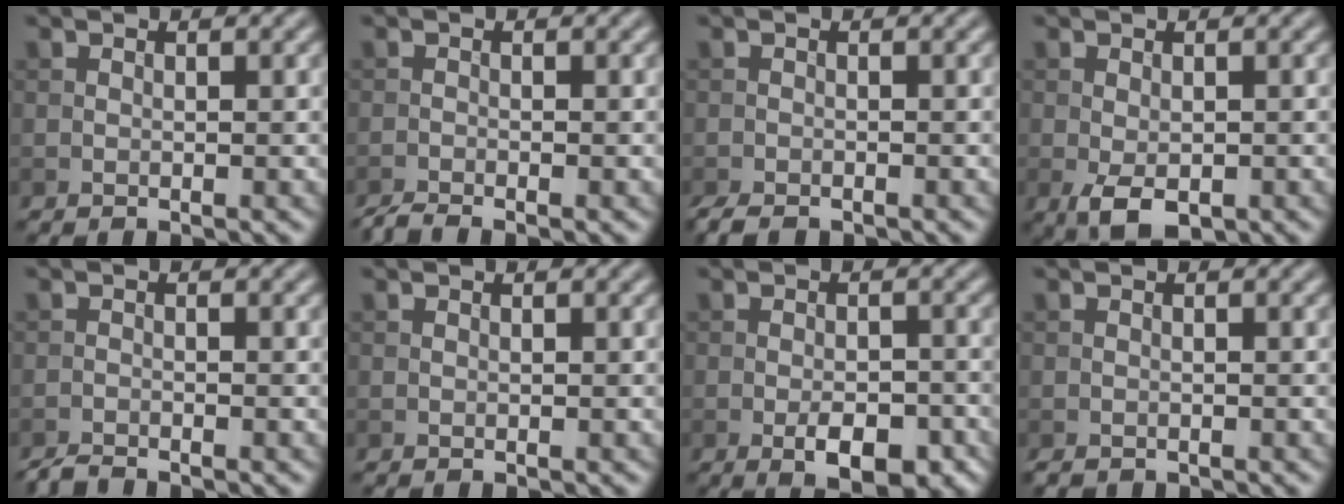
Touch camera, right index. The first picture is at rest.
{"total": 1.8, "force": [-1.6, 0.1, 0.9], "torque": [-0.018, -0.004, -0.036]}
{"total": 2.2, "force": [-1.9, 0.7, 1.0], "torque": [-0.019, -0.005, -0.035]}
{"total": 3.6, "force": [-1.4, 1.9, 2.7], "torque": [-0.054, -0.011, -0.022]}
{"total": 1.4, "force": [-1.4, 0.0, 0.3], "torque": [-0.007, -0.002, -0.032]}
{"total": 0.0}
{"total": 4.9, "force": [-2.2, 2.2, 3.8], "torque": [-0.059, -0.004, -0.032]}
{"total": 0.7, "force": [-0.7, 0.3, 0.2], "torque": [-0.003, -0.003, -0.011]}